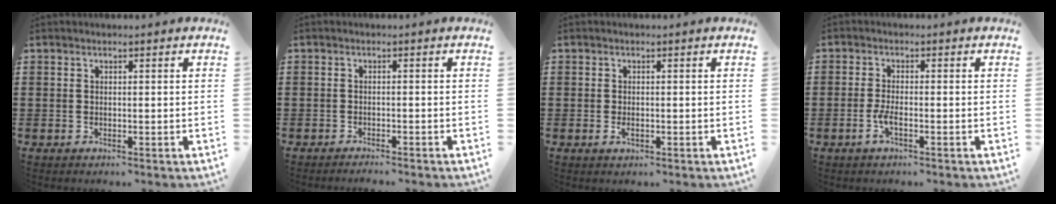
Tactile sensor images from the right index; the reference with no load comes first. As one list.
[{"total": 1.1, "force": [-1.1, -0.1, 0.0], "torque": [-0.002, 0.001, -0.022]}, {"total": 1.1, "force": [-0.1, 0.6, 0.9], "torque": [-0.017, 0.000, -0.002]}, {"total": 2.6, "force": [-1.0, 0.6, 2.3], "torque": [-0.056, -0.006, -0.022]}]